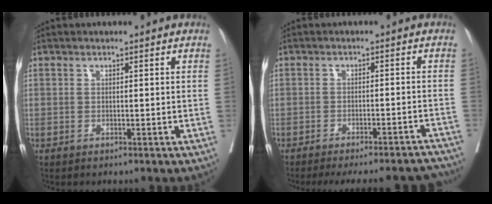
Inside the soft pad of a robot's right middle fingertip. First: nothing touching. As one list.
[{"total": 16.6, "force": [-15.6, 2.2, 5.4], "torque": [-0.064, -0.002, -0.187]}]